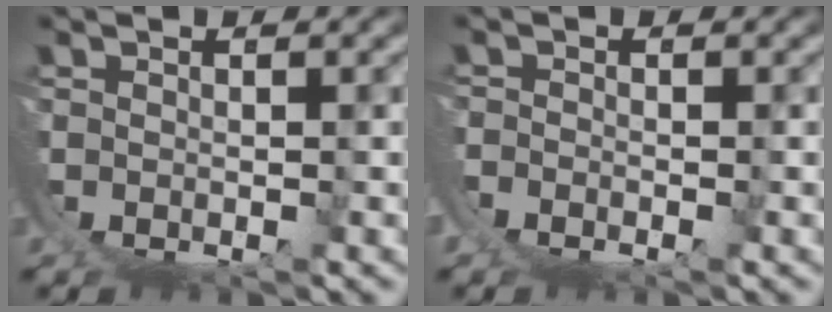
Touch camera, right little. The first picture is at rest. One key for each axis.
{"total": 2.4, "fx": -0.2, "fy": 2.0, "fz": 1.3, "tx": -0.041, "ty": -0.006, "tz": -0.003}